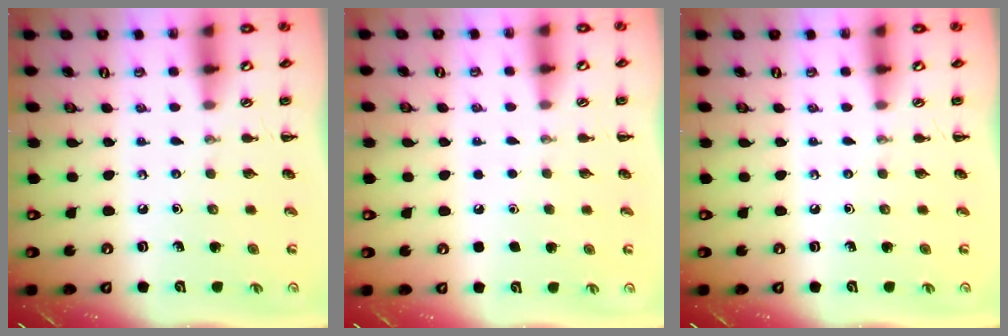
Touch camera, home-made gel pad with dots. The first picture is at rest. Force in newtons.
{"total": 1.8, "press": 1.8, "slide": 0.1}
{"total": 0.0}